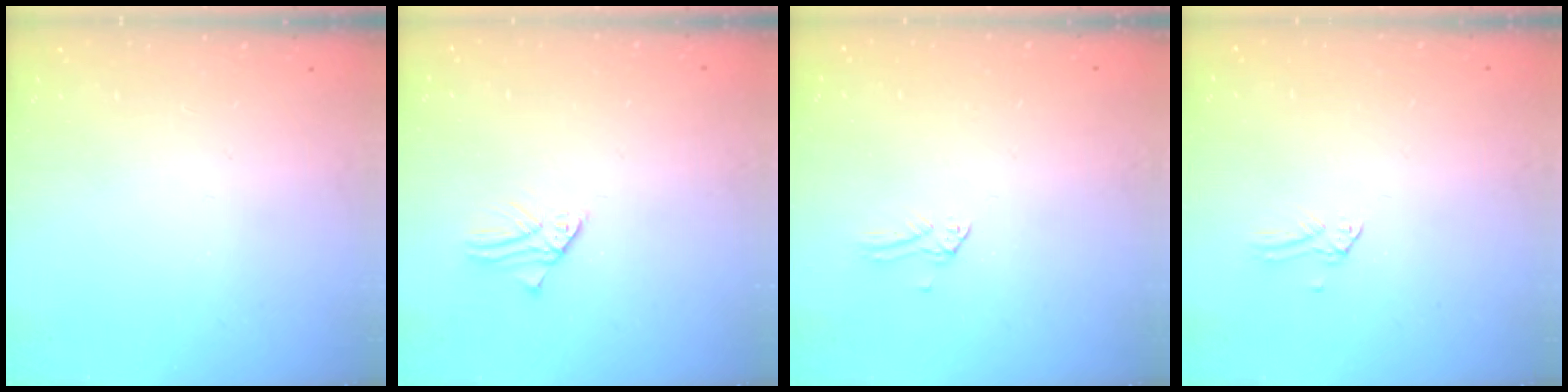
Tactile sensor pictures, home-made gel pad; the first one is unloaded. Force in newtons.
{"total": 1.3, "press": 1.3, "slide": 0.0}
{"total": 0.0}
{"total": 0.0}